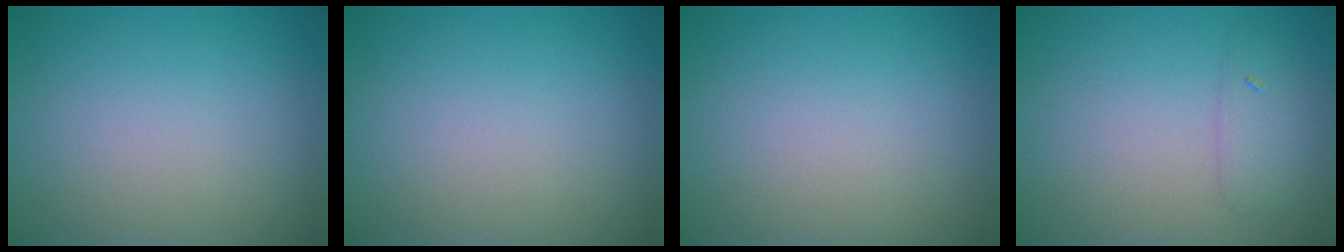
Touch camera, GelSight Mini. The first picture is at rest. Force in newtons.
{"total": 0.0}
{"total": 0.0}
{"total": 1.8, "press": 1.8, "slide": 0.1}